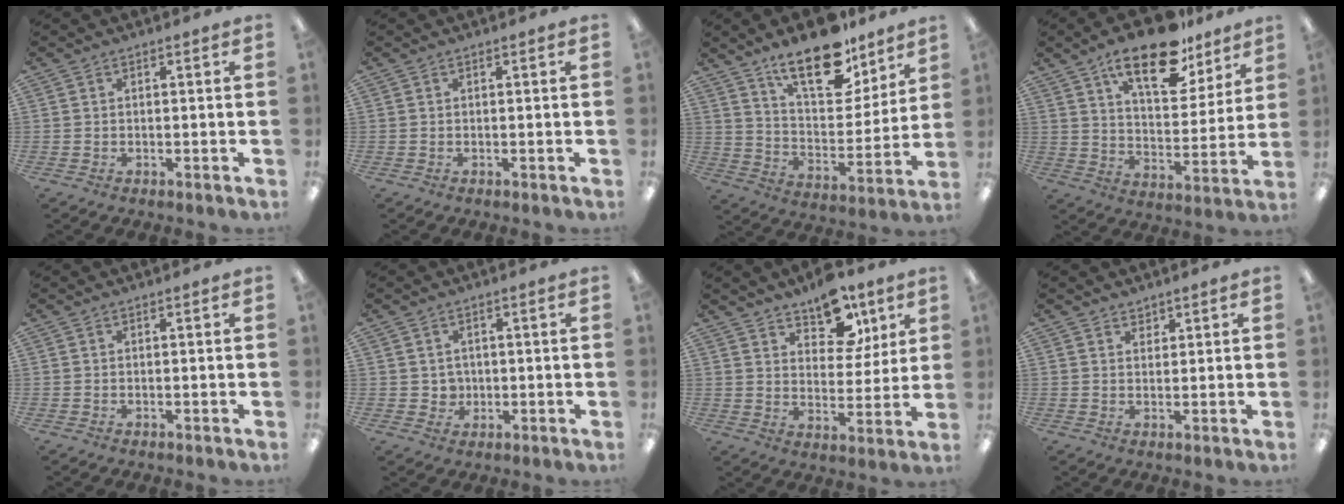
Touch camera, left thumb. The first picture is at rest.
{"total": 0.0}
{"total": 18.9, "force": [13.5, 8.2, 10.4], "torque": [-0.166, -0.080, 0.233]}
{"total": 18.5, "force": [12.6, 7.8, 11.1], "torque": [-0.176, -0.062, 0.211]}
{"total": 0.0}
{"total": 2.9, "force": [0.7, 2.8, 0.4], "torque": [-0.006, 0.002, 0.011]}
{"total": 12.0, "force": [8.7, 6.6, 5.1], "torque": [-0.061, -0.051, 0.155]}
{"total": 1.8, "force": [1.6, 0.9, 0.0], "torque": [0.008, -0.005, 0.029]}